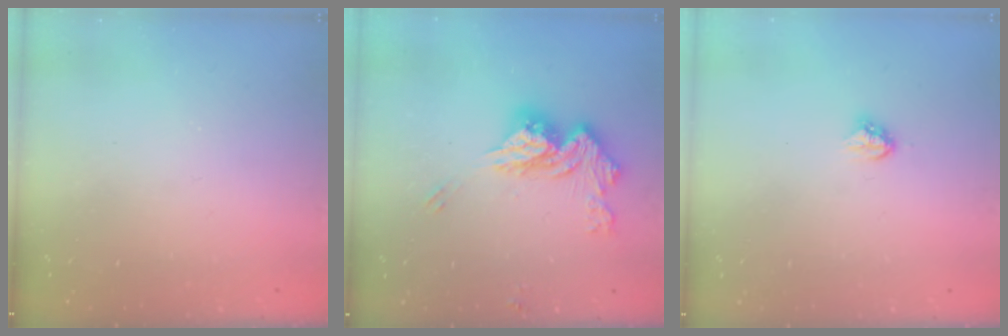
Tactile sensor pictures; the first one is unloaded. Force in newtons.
{"total": 14.1, "press": 14.1, "slide": 0.2}
{"total": 3.7, "press": 3.6, "slide": 0.5}